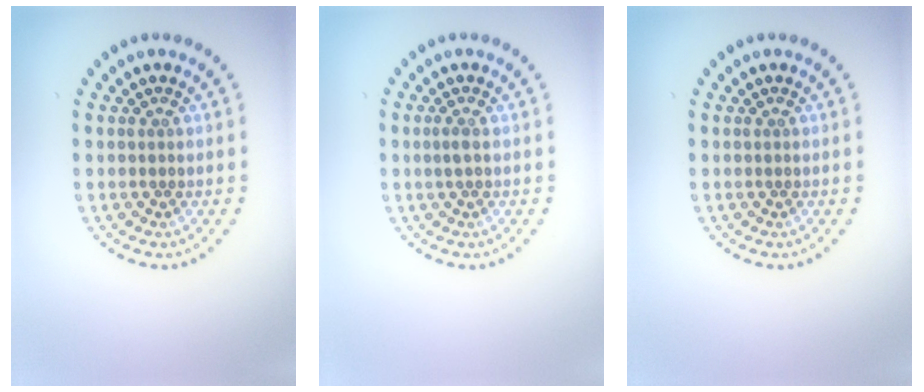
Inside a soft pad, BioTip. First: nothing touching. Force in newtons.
{"total": 0.9, "press": 0.8, "slide": 0.3}
{"total": 0.0}